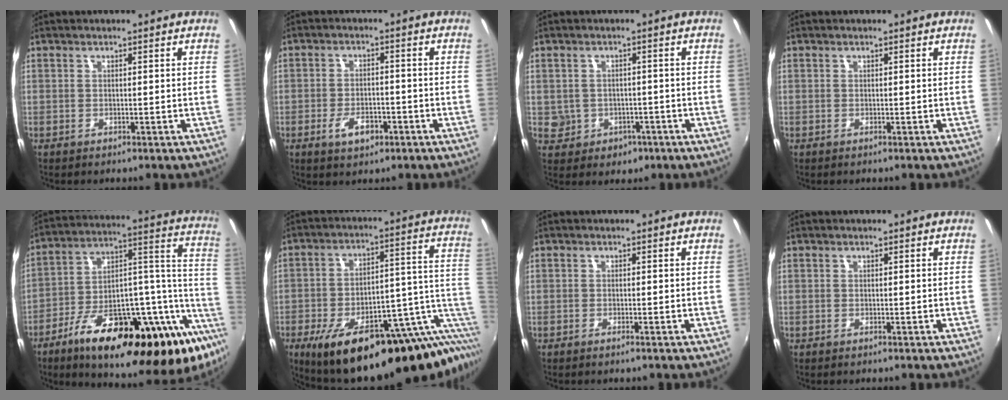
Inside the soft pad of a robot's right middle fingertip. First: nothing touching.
{"total": 4.7, "force": [-2.1, 2.4, 3.5], "torque": [-0.073, -0.005, -0.032]}
{"total": 5.9, "force": [-1.3, 5.6, 1.6], "torque": [-0.051, 0.007, -0.003]}
{"total": 0.0}
{"total": 34.1, "force": [-17.6, 11.1, 27.0], "torque": [-0.373, 0.009, -0.269]}
{"total": 30.4, "force": [-20.0, 9.6, 20.7], "torque": [-0.278, -0.011, -0.268]}
{"total": 0.7, "force": [-0.5, -0.2, 0.4], "torque": [-0.006, 0.000, -0.011]}
{"total": 0.0}